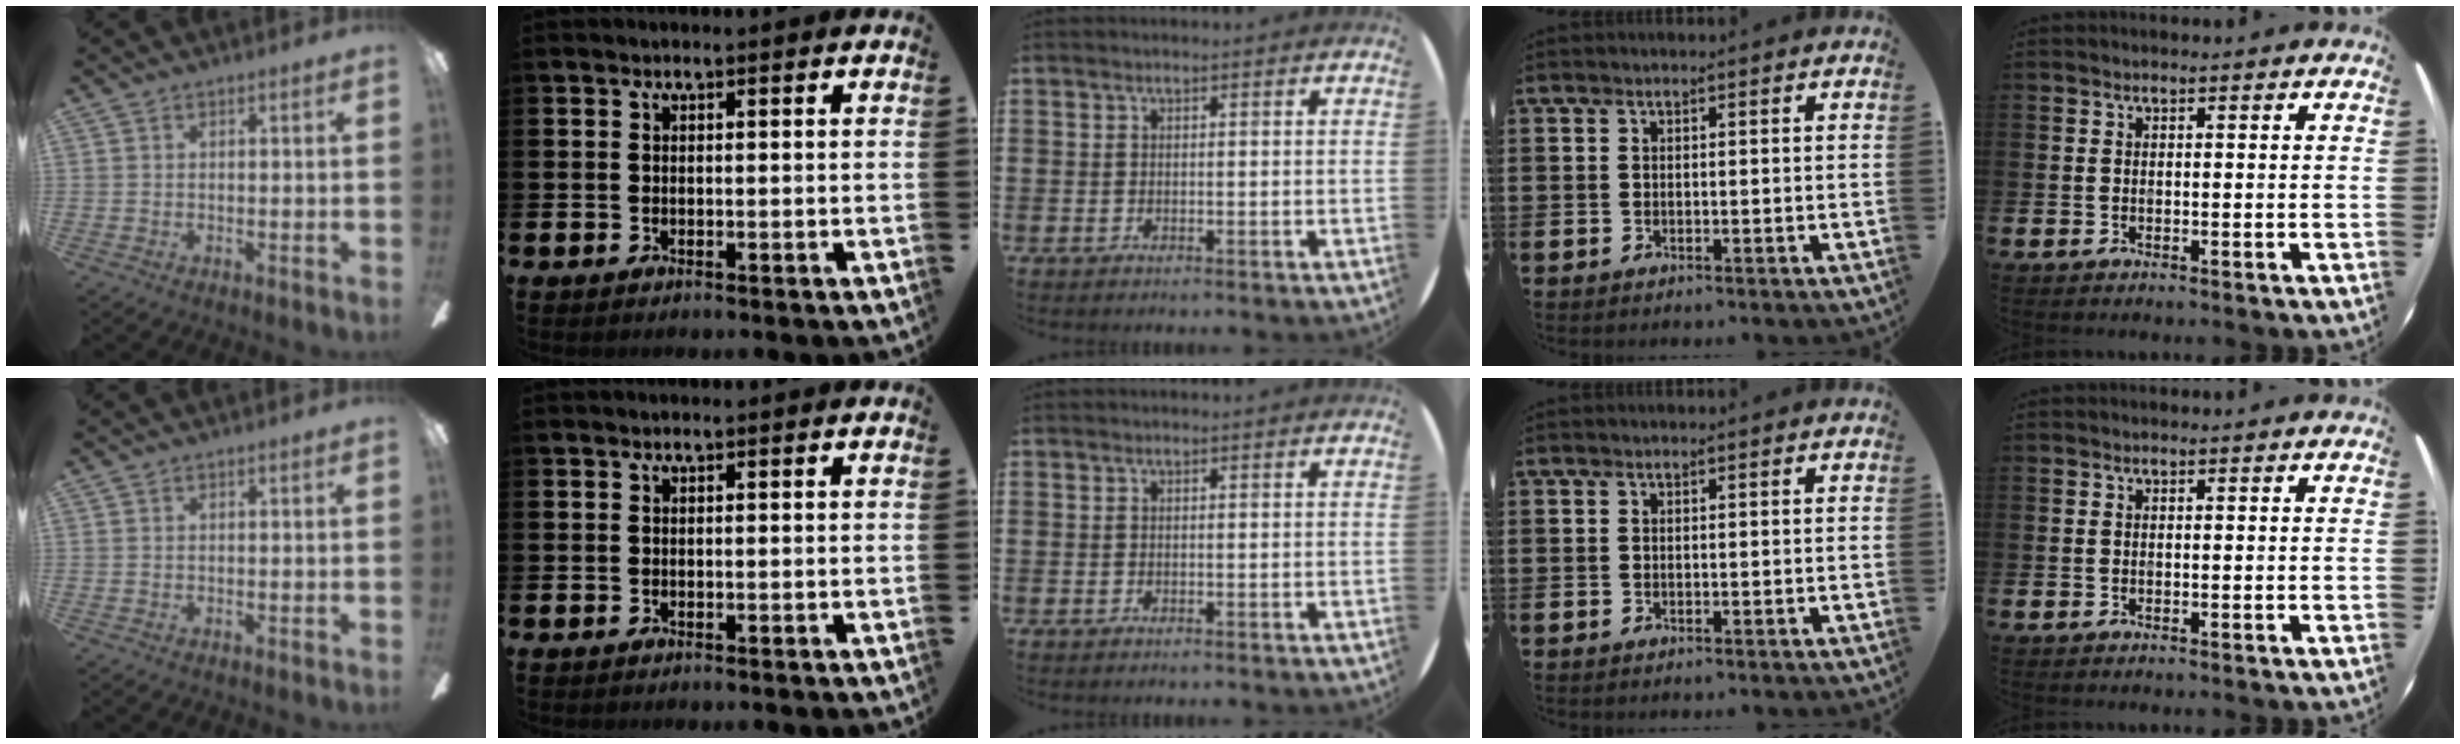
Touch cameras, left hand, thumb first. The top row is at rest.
{}